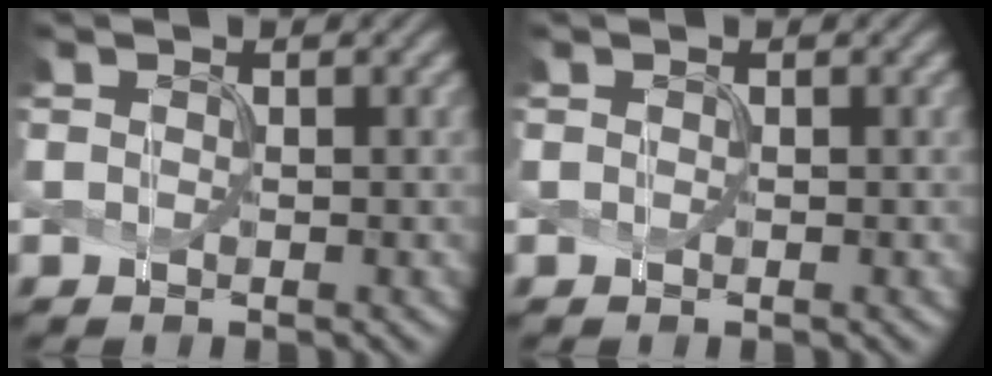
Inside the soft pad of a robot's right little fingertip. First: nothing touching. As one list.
[{"total": 0.0}]